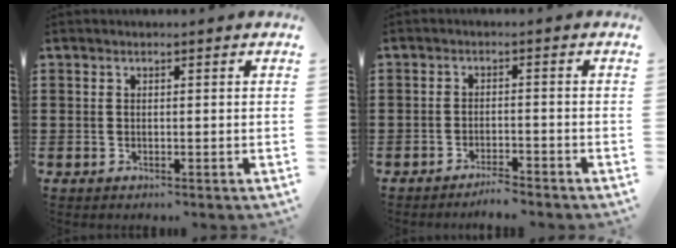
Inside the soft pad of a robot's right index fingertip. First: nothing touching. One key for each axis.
{"total": 2.5, "fx": -2.4, "fy": -0.1, "fz": 0.5, "tx": -0.014, "ty": 0.001, "tz": -0.050}